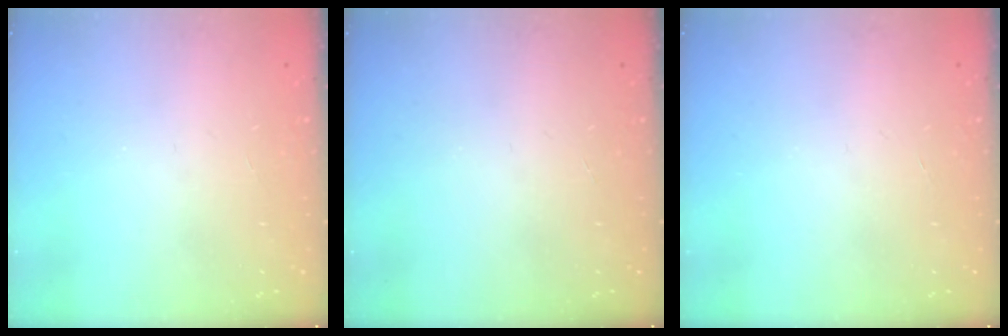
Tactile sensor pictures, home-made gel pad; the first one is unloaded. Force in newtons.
{"total": 0.0}
{"total": 0.0}